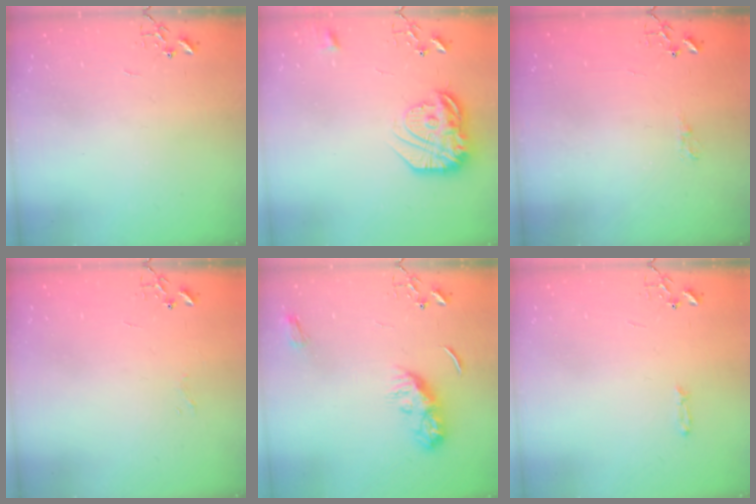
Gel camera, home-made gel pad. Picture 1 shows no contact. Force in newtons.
{"total": 18.4, "press": 18.3, "slide": 1.7}
{"total": 5.1, "press": 5.1, "slide": 0.4}
{"total": 3.3, "press": 3.3, "slide": 0.3}
{"total": 9.0, "press": 9.0, "slide": 0.2}
{"total": 3.4, "press": 3.4, "slide": 0.4}